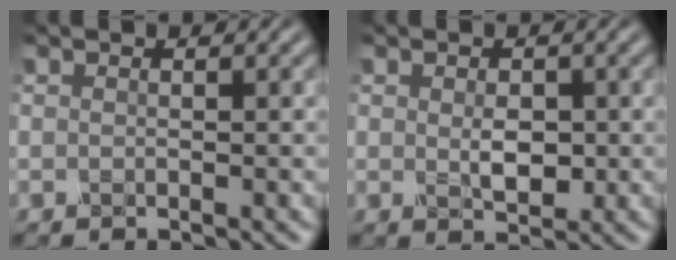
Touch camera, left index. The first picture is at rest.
{"total": 2.2, "force": [0.0, 1.3, 1.8], "torque": [-0.033, -0.005, 0.002]}